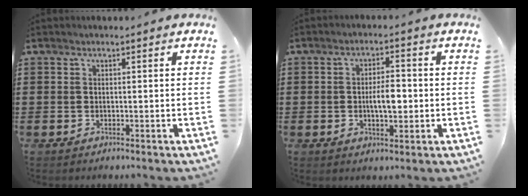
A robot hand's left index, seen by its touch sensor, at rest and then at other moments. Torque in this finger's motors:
{"motor_torque": [0.91, 0.08, 0.41, 0.07]}